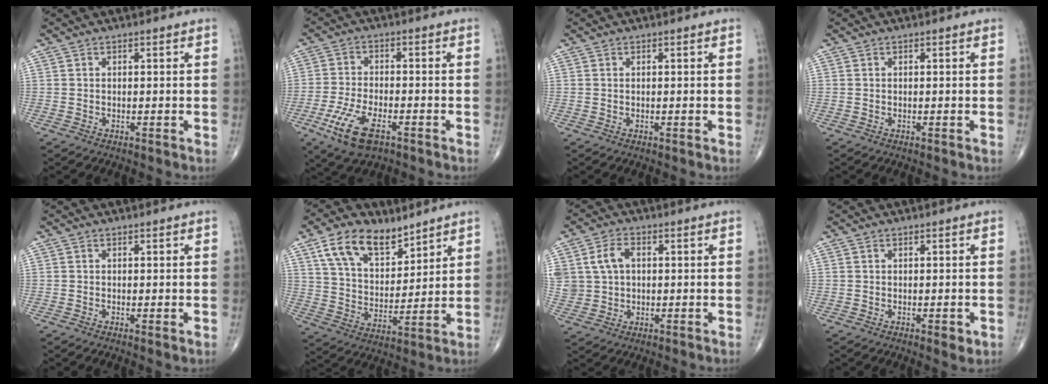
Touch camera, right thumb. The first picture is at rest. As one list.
[{"total": 9.4, "force": [-4.8, 4.0, 7.0], "torque": [-0.149, 0.006, -0.086]}, {"total": 0.0}, {"total": 0.0}, {"total": 0.8, "force": [0.0, 0.2, 0.7], "torque": [-0.016, -0.004, -0.003]}, {"total": 13.7, "force": [8.6, 7.5, 7.6], "torque": [-0.108, -0.041, 0.162]}, {"total": 9.0, "force": [2.0, 6.8, 5.7], "torque": [-0.124, 0.003, 0.046]}, {"total": 1.9, "force": [-0.4, 0.9, 1.7], "torque": [-0.016, -0.004, -0.003]}]